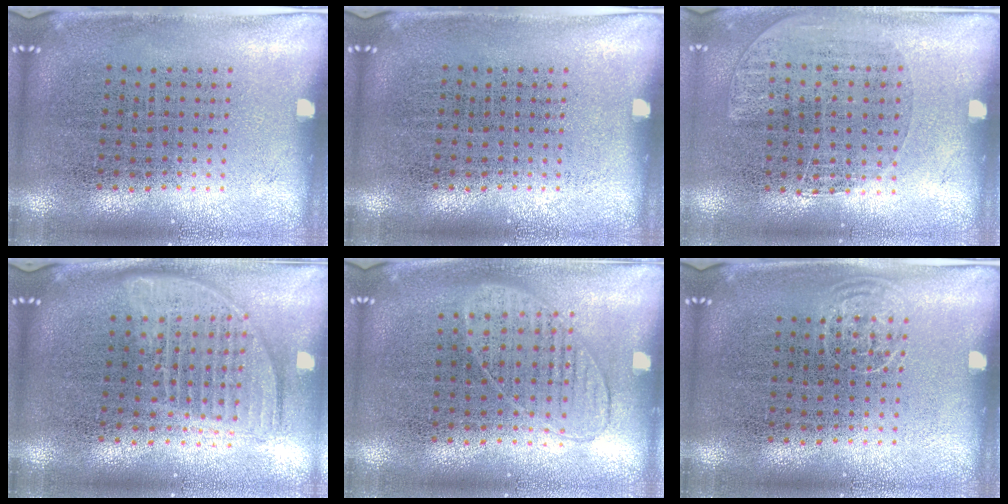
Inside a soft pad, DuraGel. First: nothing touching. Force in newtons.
{"total": 0.0}
{"total": 1.1, "press": 1.0, "slide": 0.6}
{"total": 1.7, "press": 1.4, "slide": 0.9}
{"total": 1.0, "press": 0.9, "slide": 0.4}
{"total": 0.6, "press": 0.4, "slide": 0.4}